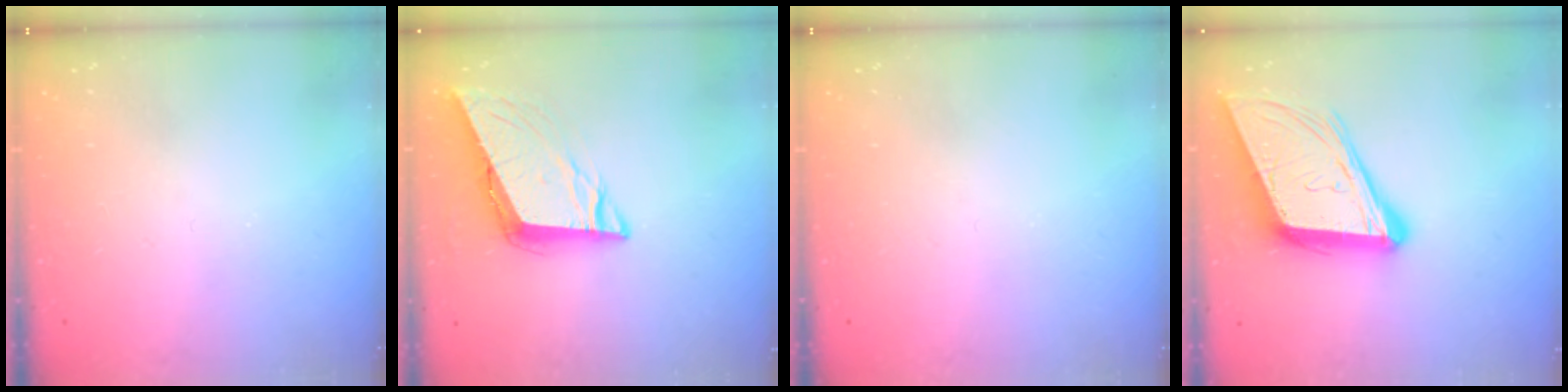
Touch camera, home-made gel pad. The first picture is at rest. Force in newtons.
{"total": 9.6, "press": 9.4, "slide": 2.1}
{"total": 0.0}
{"total": 15.8, "press": 15.2, "slide": 4.2}